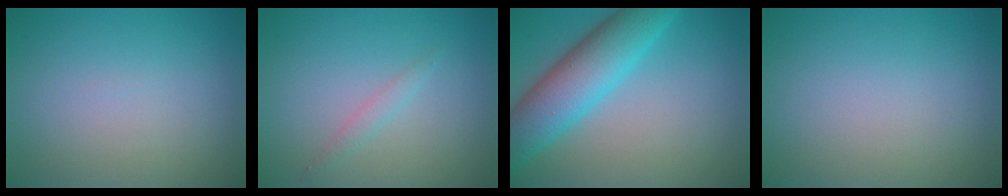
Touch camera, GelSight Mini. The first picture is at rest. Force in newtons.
{"total": 1.0, "press": 1.0, "slide": 0.0}
{"total": 7.6, "press": 7.6, "slide": 0.2}
{"total": 0.0}